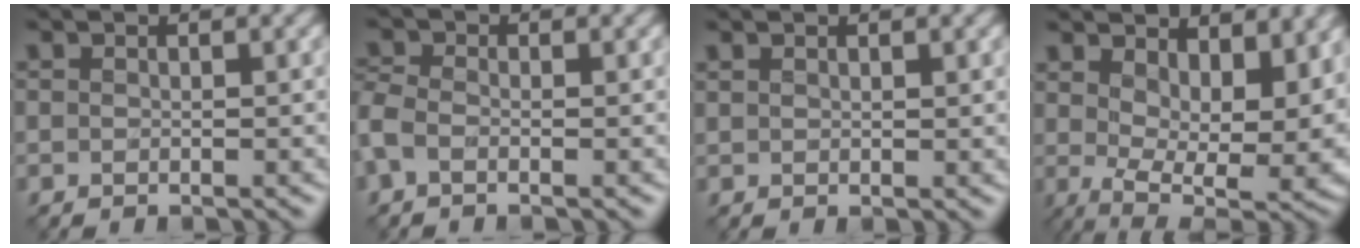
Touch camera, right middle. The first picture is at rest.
{"total": 2.3, "force": [-0.8, 1.4, 1.6], "torque": [-0.050, 0.005, -0.031]}
{"total": 0.8, "force": [0.8, 0.0, 0.2], "torque": [-0.007, -0.002, 0.018]}
{"total": 12.3, "force": [2.1, 6.5, 10.2], "torque": [-0.130, -0.016, 0.065]}